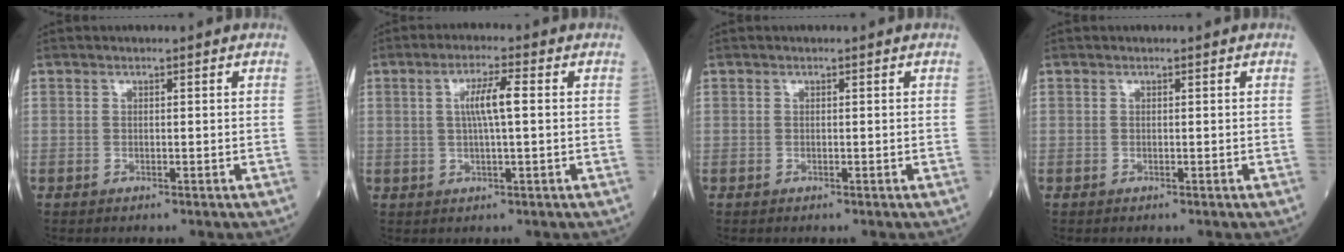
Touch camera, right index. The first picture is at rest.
{"total": 4.9, "force": [0.7, 0.3, 4.8], "torque": [-0.090, 0.005, 0.012]}
{"total": 0.0}
{"total": 0.0}